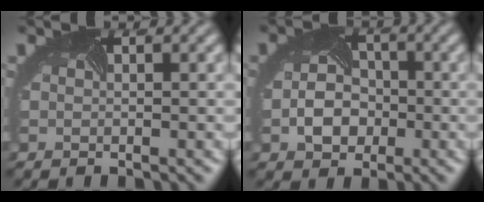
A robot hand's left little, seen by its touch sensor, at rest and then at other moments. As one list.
[{"total": 3.2, "force": [-1.1, 2.7, 1.4], "torque": [-0.033, -0.001, -0.022]}]